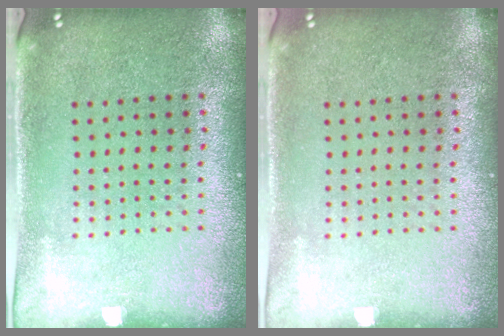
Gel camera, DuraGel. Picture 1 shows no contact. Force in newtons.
{"total": 0.0}